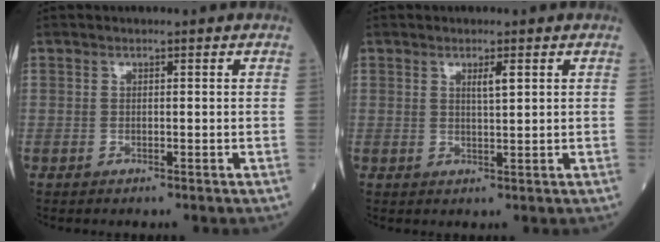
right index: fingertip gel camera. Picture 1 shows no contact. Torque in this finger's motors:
{"motor_torque": [-0.01, 0.02, -0.02, 0.01]}